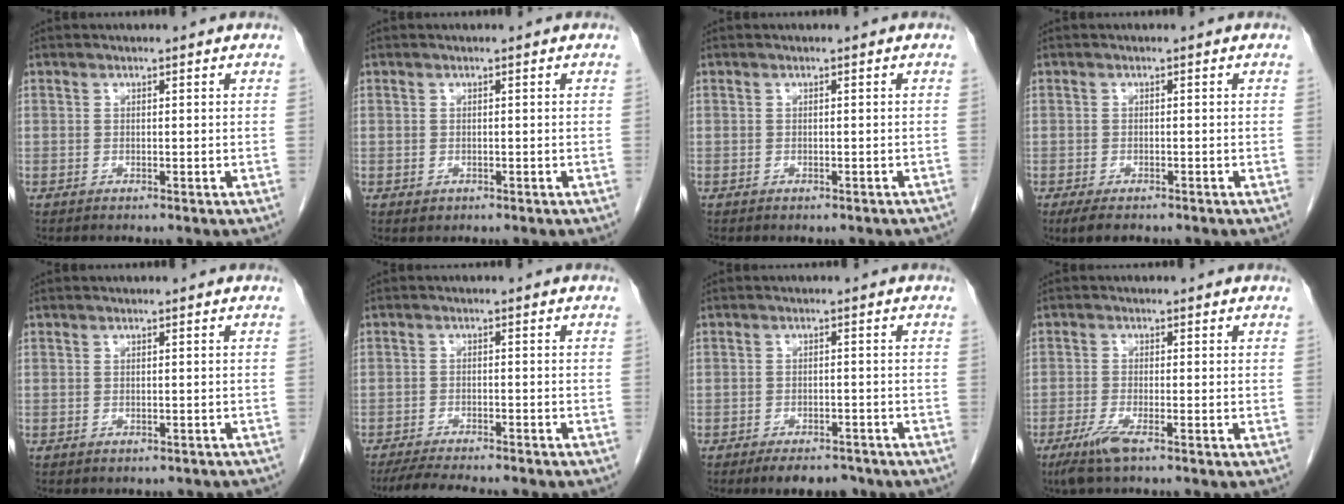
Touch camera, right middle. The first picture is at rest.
{"total": 0.6, "force": [-0.1, 0.5, 0.2], "torque": [-0.002, 0.002, 0.002]}
{"total": 2.3, "force": [-1.9, 0.8, 0.9], "torque": [-0.011, -0.003, -0.019]}
{"total": 3.5, "force": [-2.5, 1.3, 2.0], "torque": [-0.032, -0.007, -0.035]}
{"total": 2.6, "force": [-2.1, 1.3, 0.8], "torque": [-0.007, 0.002, -0.018]}
{"total": 11.2, "force": [-9.7, 1.7, 5.3], "torque": [-0.073, -0.011, -0.135]}
{"total": 5.7, "force": [-4.6, 2.5, 2.3], "torque": [-0.028, -0.001, -0.064]}
{"total": 3.8, "force": [-2.4, 0.3, 2.9], "torque": [-0.067, -0.012, -0.049]}